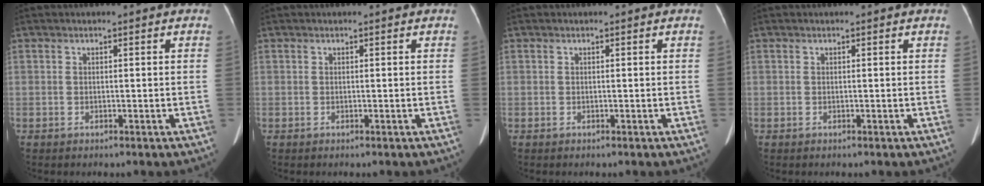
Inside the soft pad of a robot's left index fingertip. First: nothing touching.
{"total": 0.0}
{"total": 0.0}
{"total": 0.0}